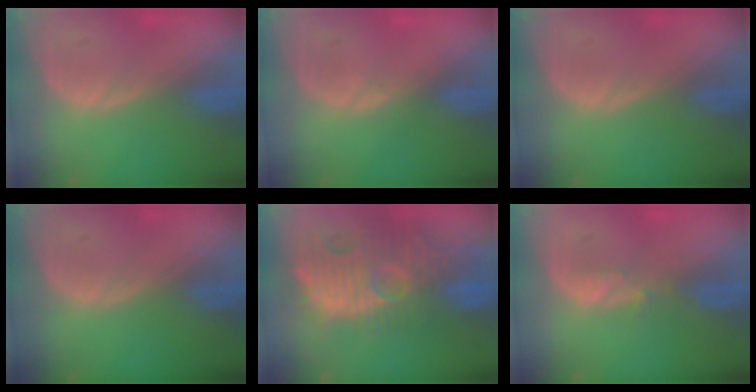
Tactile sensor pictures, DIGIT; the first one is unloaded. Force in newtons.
{"total": 0.5, "press": 0.5, "slide": 0.2}
{"total": 0.0}
{"total": 0.0}
{"total": 14.3, "press": 12.5, "slide": 6.9}
{"total": 1.5, "press": 1.4, "slide": 0.2}